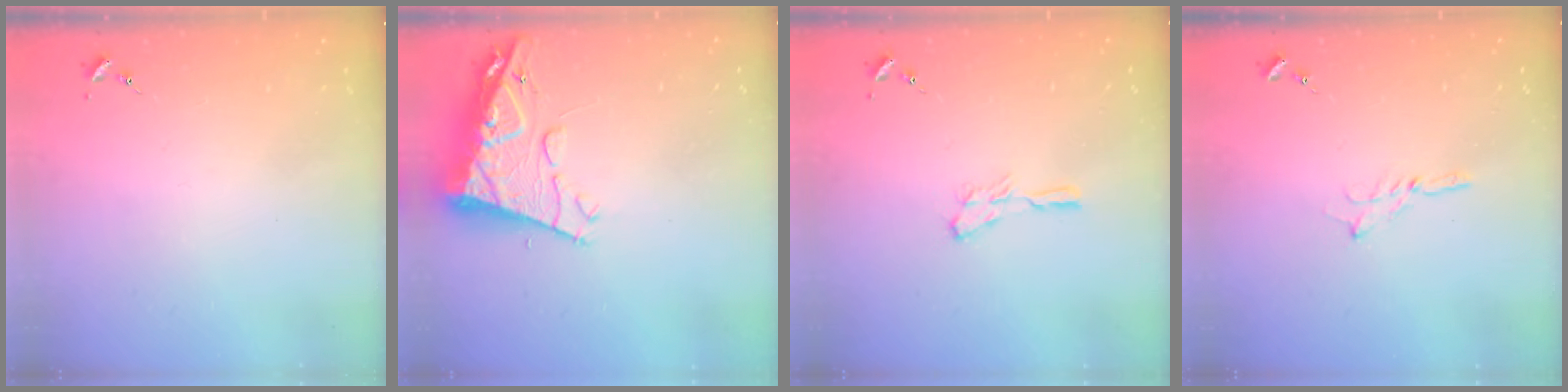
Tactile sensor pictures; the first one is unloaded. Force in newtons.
{"total": 15.9, "press": 15.8, "slide": 1.5}
{"total": 4.8, "press": 4.7, "slide": 0.3}
{"total": 1.8, "press": 1.8, "slide": 0.2}